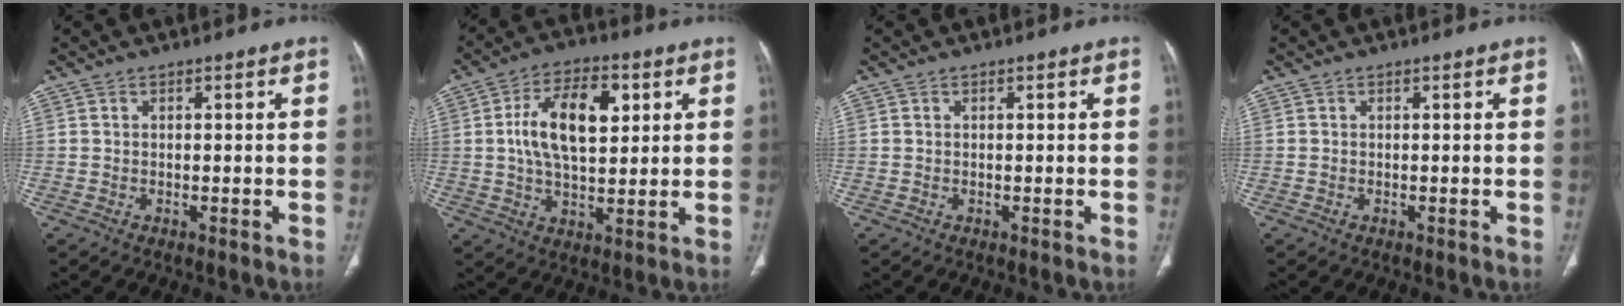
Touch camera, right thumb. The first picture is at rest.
{"total": 13.7, "force": [3.2, 7.3, 11.2], "torque": [-0.180, 0.001, 0.054]}
{"total": 0.0}
{"total": 0.0}